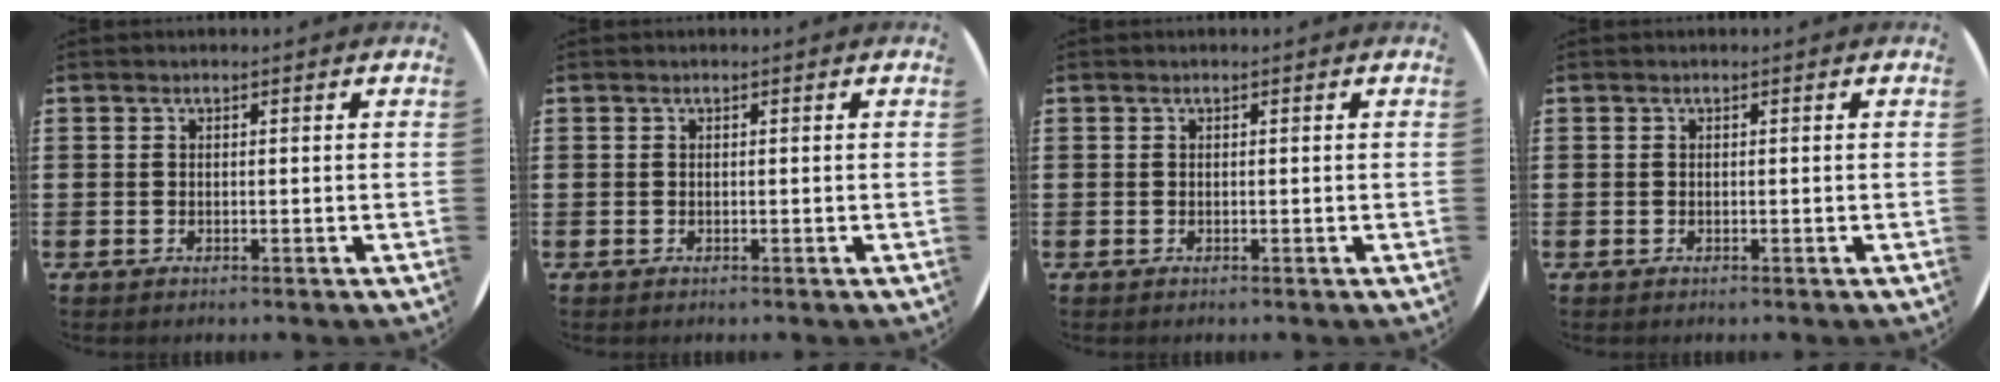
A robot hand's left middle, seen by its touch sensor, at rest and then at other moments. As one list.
[{"total": 0.0}, {"total": 0.0}, {"total": 0.0}]